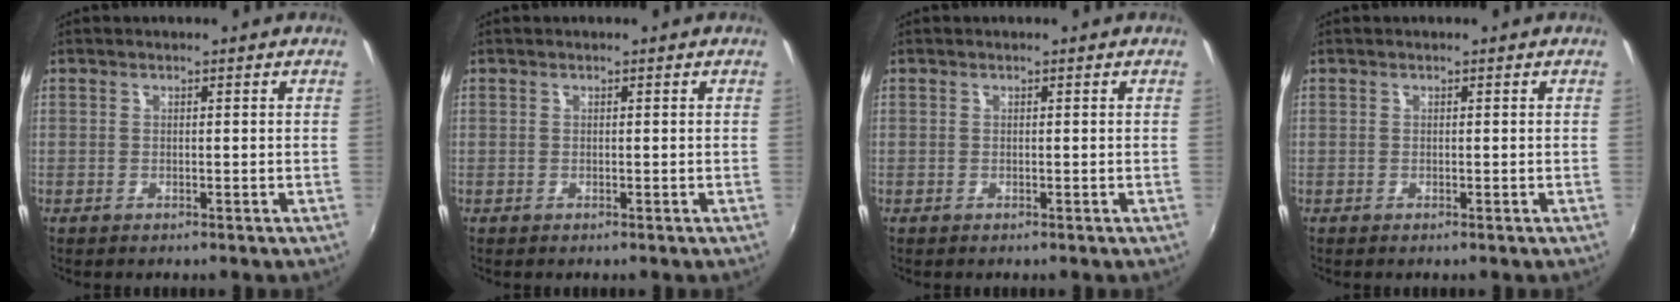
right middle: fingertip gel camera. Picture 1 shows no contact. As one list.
[{"total": 0.0}, {"total": 0.0}, {"total": 0.0}]